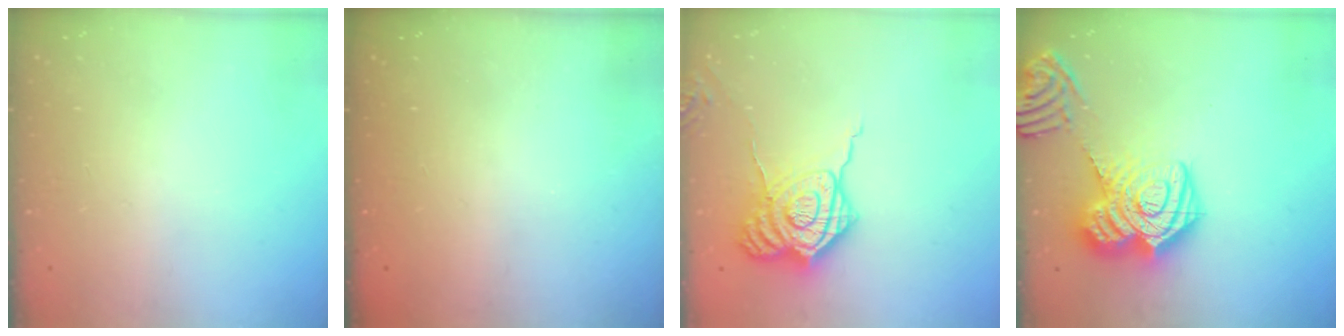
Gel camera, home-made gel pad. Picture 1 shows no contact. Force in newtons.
{"total": 2.3, "press": 2.2, "slide": 0.8}
{"total": 14.3, "press": 14.3, "slide": 1.1}
{"total": 20.4, "press": 20.3, "slide": 2.1}